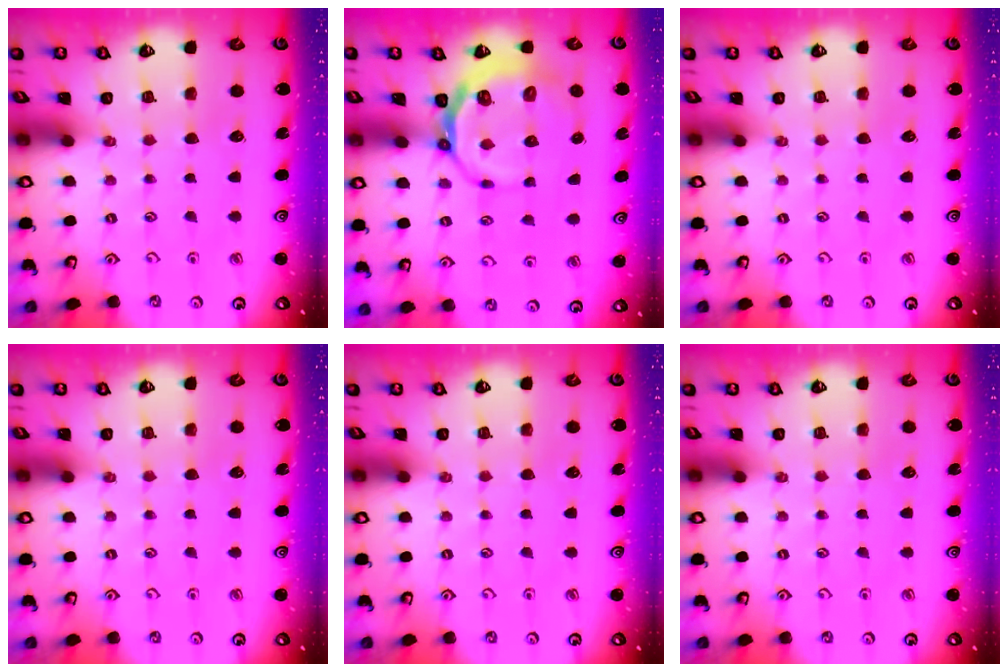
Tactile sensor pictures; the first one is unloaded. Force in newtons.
{"total": 8.0, "press": 7.3, "slide": 3.3}
{"total": 0.0}
{"total": 0.0}
{"total": 0.0}
{"total": 0.0}